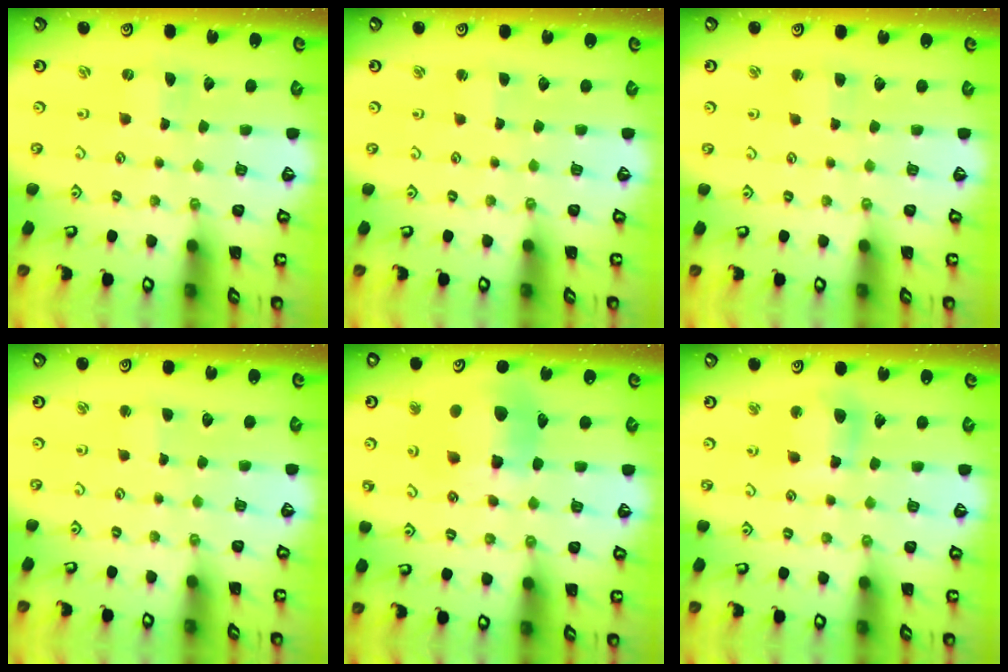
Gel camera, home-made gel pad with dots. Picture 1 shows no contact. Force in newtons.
{"total": 1.3, "press": 1.3, "slide": 0.2}
{"total": 2.2, "press": 2.2, "slide": 0.2}
{"total": 1.3, "press": 1.2, "slide": 0.1}
{"total": 13.3, "press": 13.2, "slide": 1.9}
{"total": 8.8, "press": 8.7, "slide": 1.1}